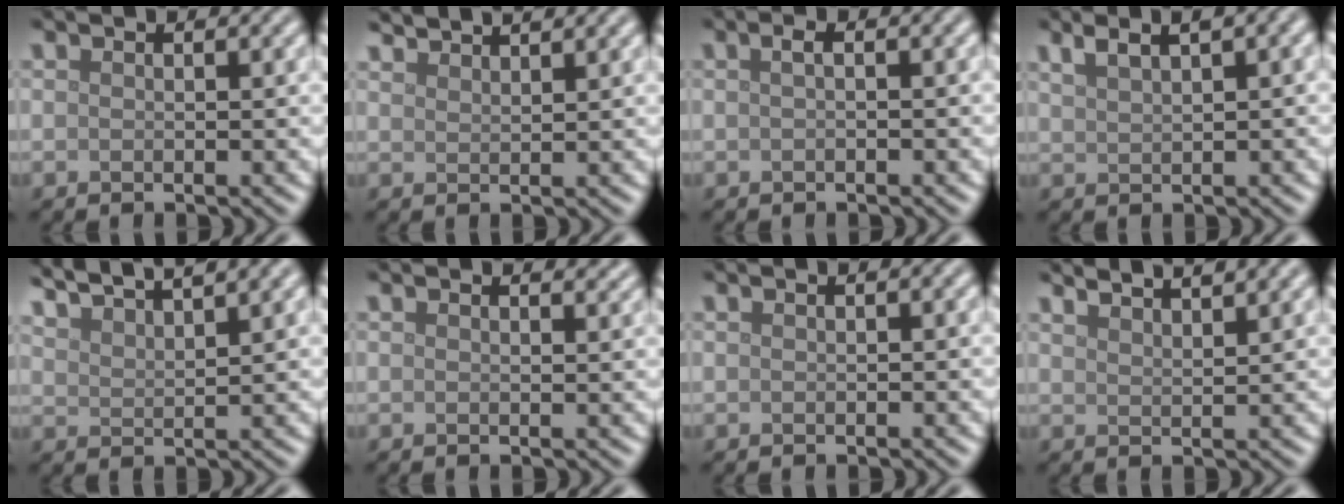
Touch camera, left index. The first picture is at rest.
{"total": 2.9, "force": [2.8, 0.4, 0.8], "torque": [0.000, 0.006, 0.039]}
{"total": 1.5, "force": [0.2, 0.4, 1.4], "torque": [-0.024, 0.007, 0.000]}
{"total": 4.6, "force": [2.8, 1.3, 3.4], "torque": [-0.054, 0.018, 0.051]}
{"total": 6.7, "force": [5.7, 1.2, 3.2], "torque": [-0.039, 0.029, 0.067]}
{"total": 1.5, "force": [1.4, 0.4, 0.5], "torque": [-0.004, 0.000, 0.011]}
{"total": 0.9, "force": [0.4, 0.3, 0.8], "torque": [-0.010, 0.008, 0.003]}
{"total": 5.1, "force": [4.3, 1.3, 2.4], "torque": [-0.008, 0.030, 0.030]}